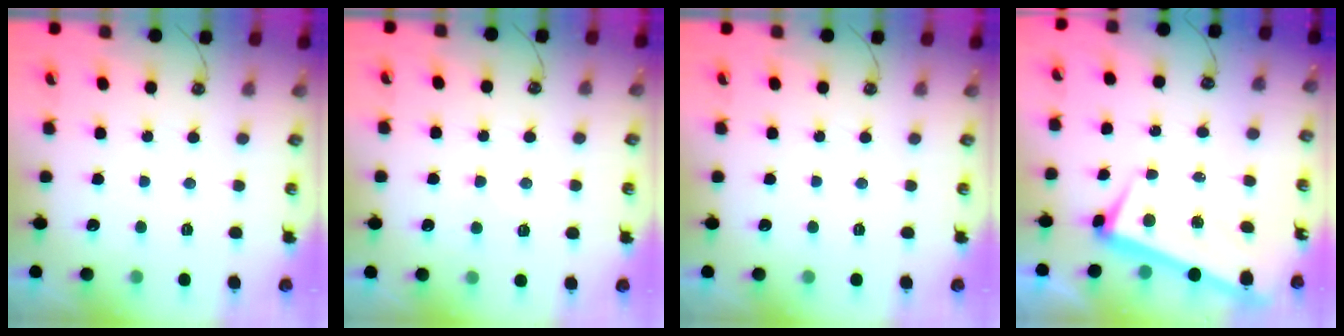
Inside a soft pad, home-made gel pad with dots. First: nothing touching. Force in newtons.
{"total": 1.3, "press": 1.2, "slide": 0.5}
{"total": 0.0}
{"total": 2.1, "press": 1.3, "slide": 1.7}